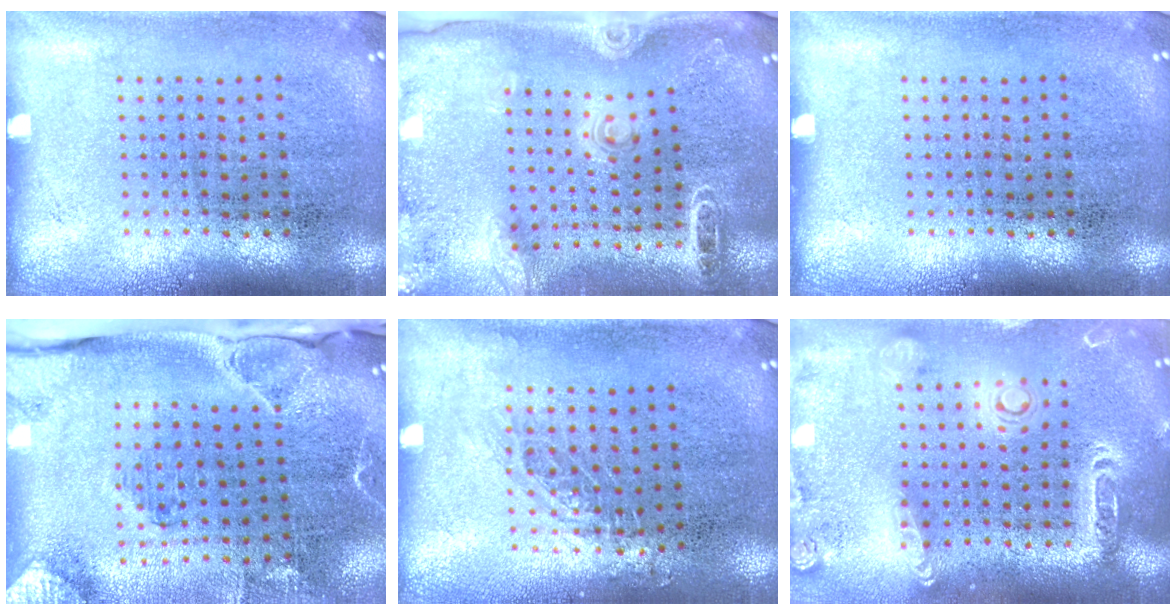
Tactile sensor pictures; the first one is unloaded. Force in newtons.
{"total": 2.0, "press": 1.8, "slide": 0.7}
{"total": 0.0}
{"total": 3.0, "press": 2.3, "slide": 1.9}
{"total": 0.8, "press": 0.8, "slide": 0.2}
{"total": 2.1, "press": 1.9, "slide": 0.8}